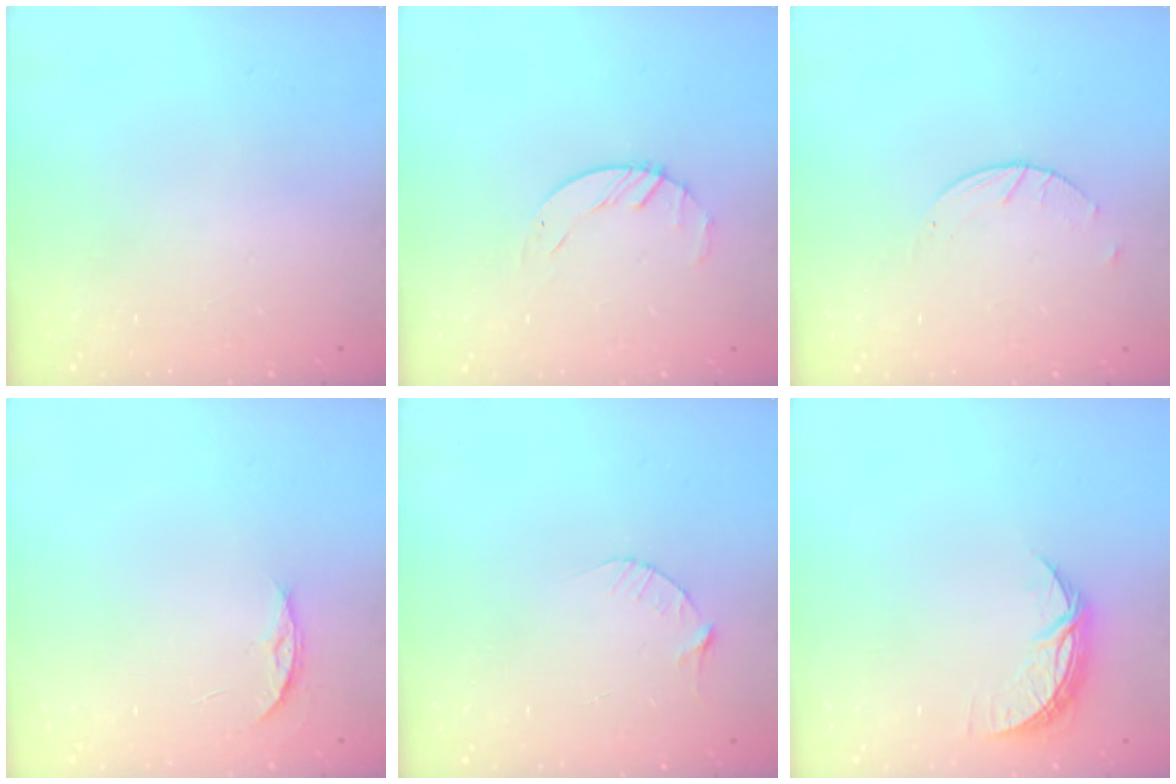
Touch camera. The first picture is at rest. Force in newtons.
{"total": 2.1, "press": 2.1, "slide": 0.3}
{"total": 2.6, "press": 2.6, "slide": 0.4}
{"total": 3.5, "press": 3.5, "slide": 0.4}
{"total": 3.1, "press": 3.0, "slide": 0.4}
{"total": 7.2, "press": 7.2, "slide": 0.4}